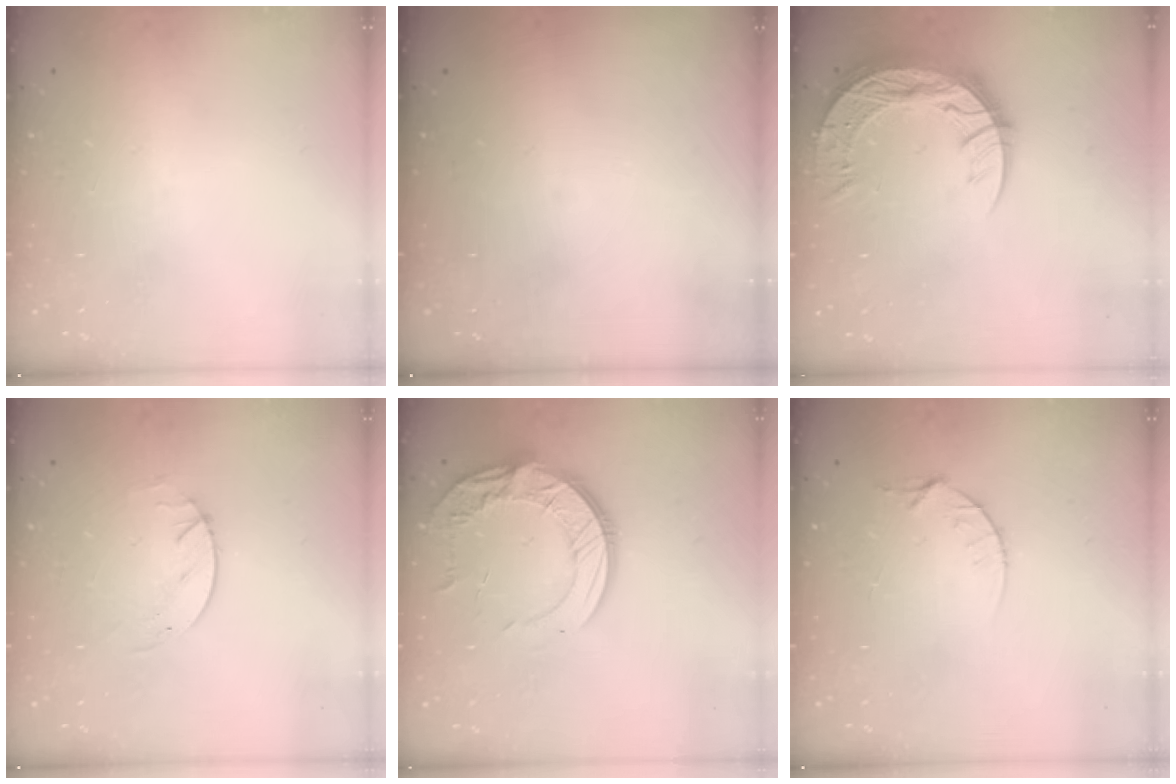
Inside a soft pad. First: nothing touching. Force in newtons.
{"total": 0.0}
{"total": 15.4, "press": 15.3, "slide": 1.2}
{"total": 1.7, "press": 1.7, "slide": 0.2}
{"total": 13.6, "press": 13.5, "slide": 1.2}
{"total": 4.3, "press": 4.3, "slide": 0.5}